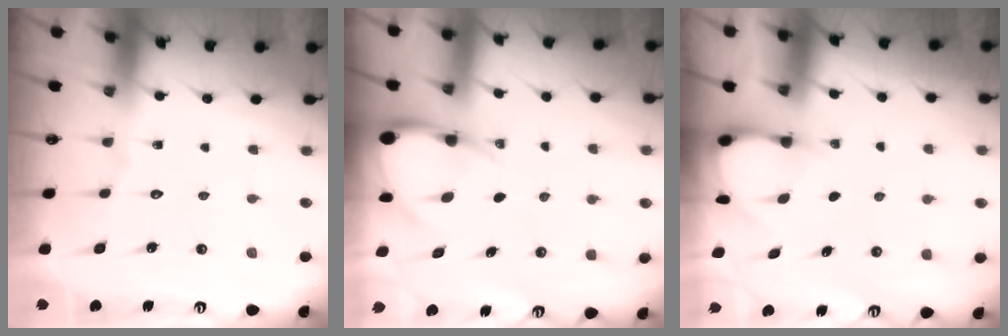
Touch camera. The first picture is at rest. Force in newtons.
{"total": 5.8, "press": 5.7, "slide": 0.6}
{"total": 3.2, "press": 3.2, "slide": 0.3}